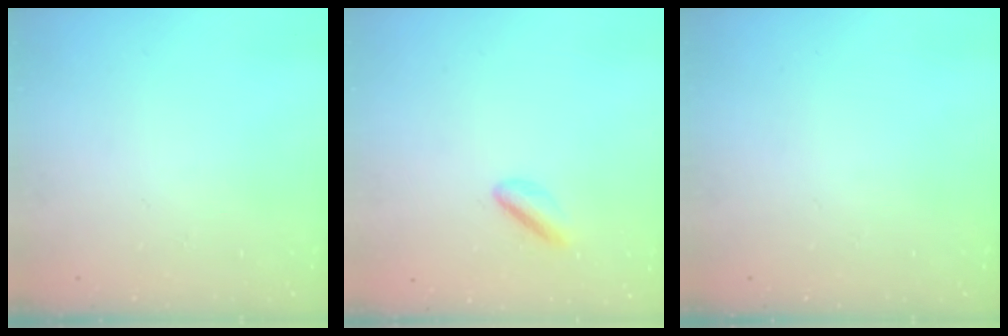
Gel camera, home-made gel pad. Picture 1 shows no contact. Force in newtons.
{"total": 2.7, "press": 2.7, "slide": 0.6}
{"total": 0.0}